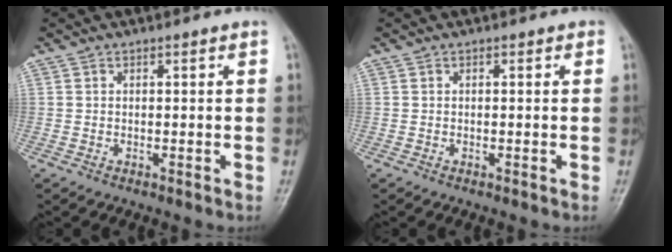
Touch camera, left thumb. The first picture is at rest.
{"total": 0.0}